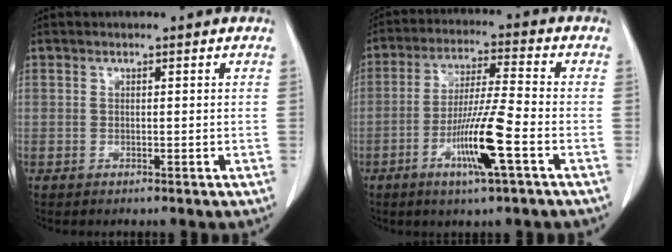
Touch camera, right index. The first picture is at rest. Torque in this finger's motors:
{"motor_torque": [1.72, -0.37, 0.45, 0.15]}